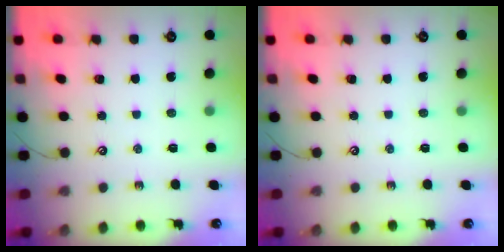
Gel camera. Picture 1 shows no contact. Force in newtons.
{"total": 0.0}